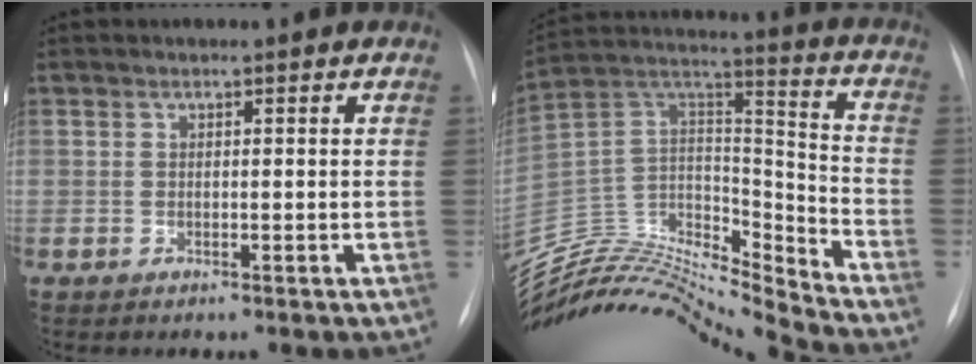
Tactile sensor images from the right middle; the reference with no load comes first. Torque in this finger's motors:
{"motor_torque": [-0.72, -1.10, -0.30, -0.05]}